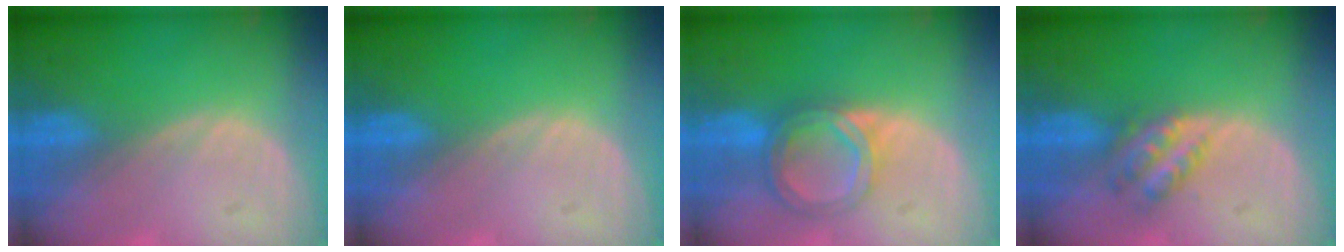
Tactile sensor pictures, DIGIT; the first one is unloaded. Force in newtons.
{"total": 0.0}
{"total": 6.4, "press": 5.6, "slide": 3.1}
{"total": 4.6, "press": 4.1, "slide": 2.2}